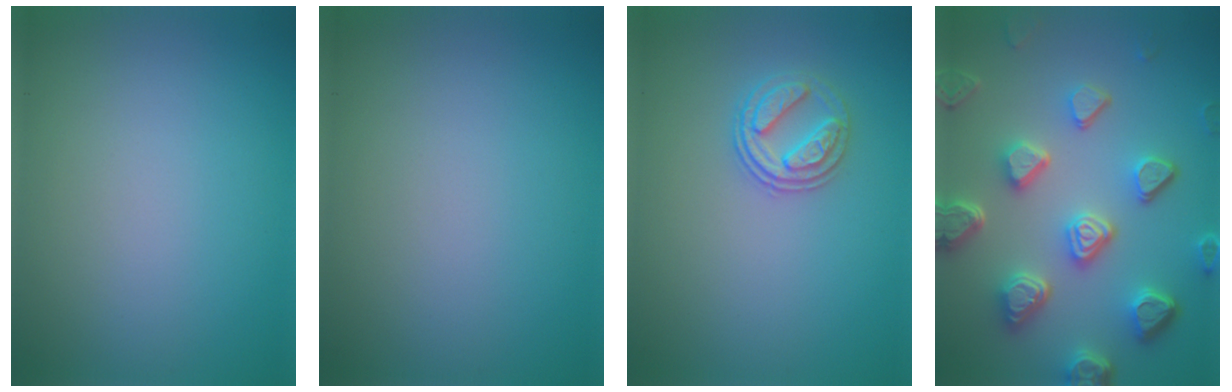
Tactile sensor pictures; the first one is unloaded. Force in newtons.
{"total": 0.0}
{"total": 2.6, "press": 2.5, "slide": 0.7}
{"total": 6.9, "press": 5.4, "slide": 4.3}